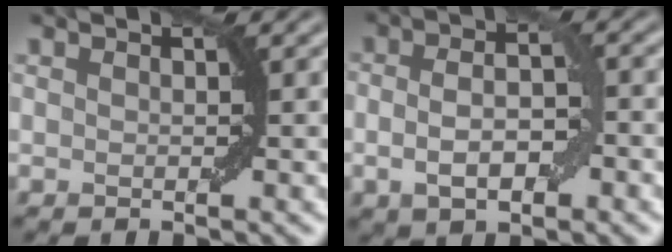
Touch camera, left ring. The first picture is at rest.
{"total": 4.8, "force": [-0.9, 2.2, 4.2], "torque": [-0.079, 0.002, -0.017]}